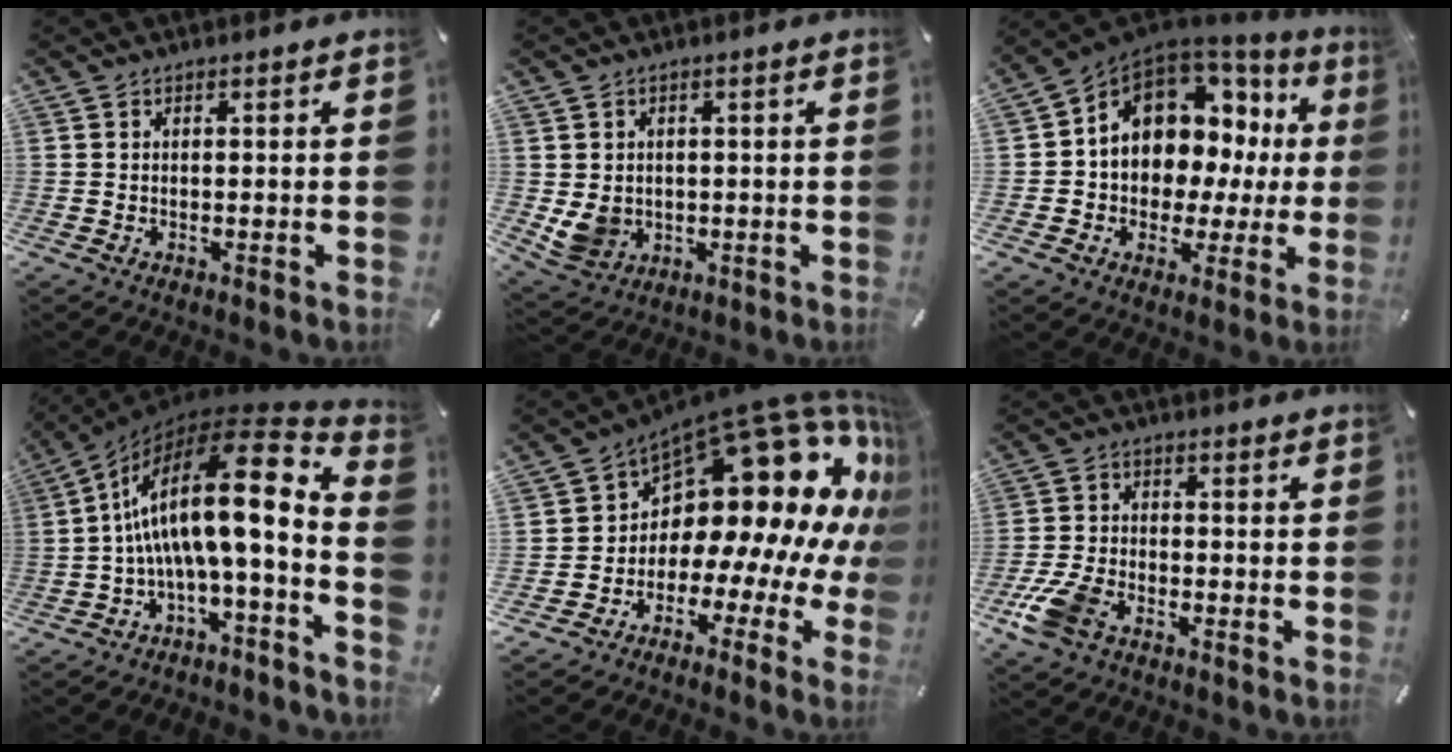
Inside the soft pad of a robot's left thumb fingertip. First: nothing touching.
{"total": 5.9, "force": [0.4, 5.5, 2.1], "torque": [-0.049, 0.000, 0.009]}
{"total": 10.6, "force": [4.0, 8.6, 4.8], "torque": [-0.092, -0.043, 0.076]}
{"total": 19.0, "force": [3.4, 4.9, 18.0], "torque": [-0.308, -0.055, 0.043]}
{"total": 20.4, "force": [8.7, 11.1, 14.7], "torque": [-0.224, -0.096, 0.159]}
{"total": 8.4, "force": [-4.7, 4.8, 5.1], "torque": [-0.128, 0.007, -0.093]}